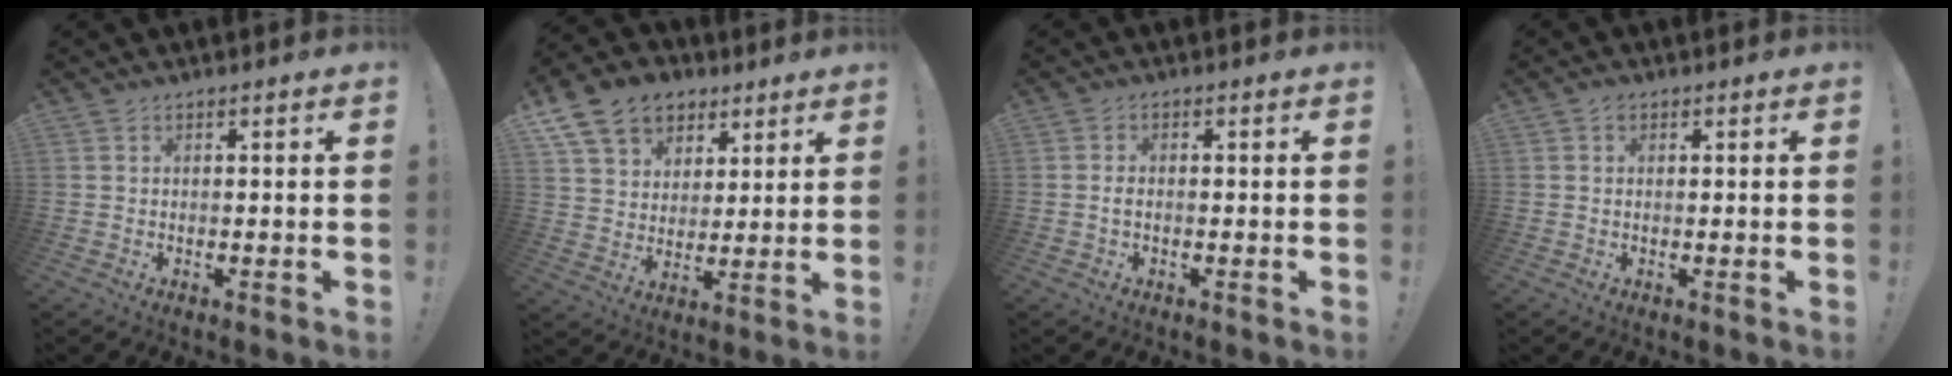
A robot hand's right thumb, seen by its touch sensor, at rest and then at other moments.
{"total": 15.2, "force": [8.0, 11.3, 6.4], "torque": [-0.096, -0.039, 0.155]}
{"total": 1.5, "force": [-0.4, 0.6, 1.4], "torque": [-0.030, 0.002, -0.009]}
{"total": 0.8, "force": [0.4, 0.4, 0.4], "torque": [-0.003, 0.000, 0.006]}